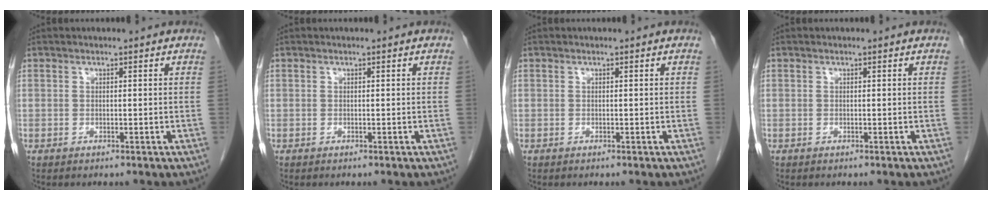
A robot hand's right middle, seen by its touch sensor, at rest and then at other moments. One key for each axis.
{"total": 0.0}
{"total": 0.0}
{"total": 0.0}